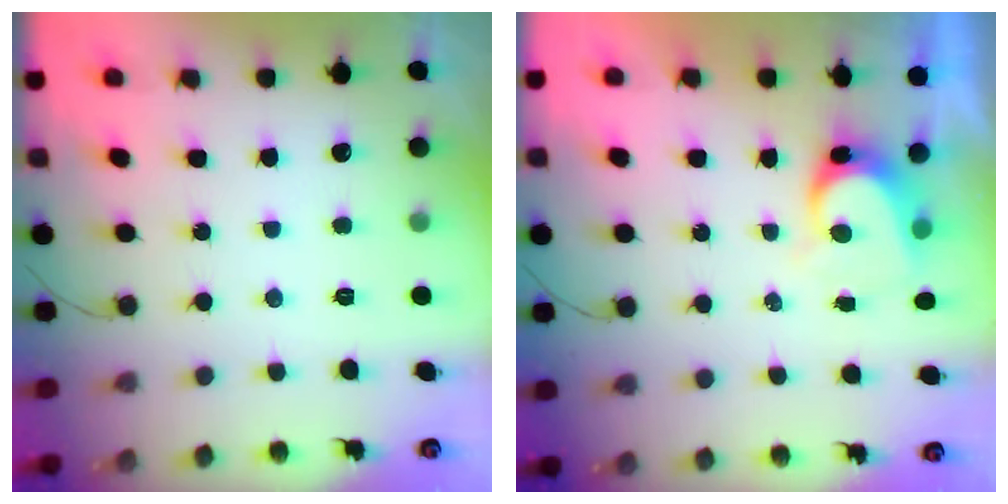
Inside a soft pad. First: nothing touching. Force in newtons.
{"total": 5.9, "press": 5.9, "slide": 0.5}